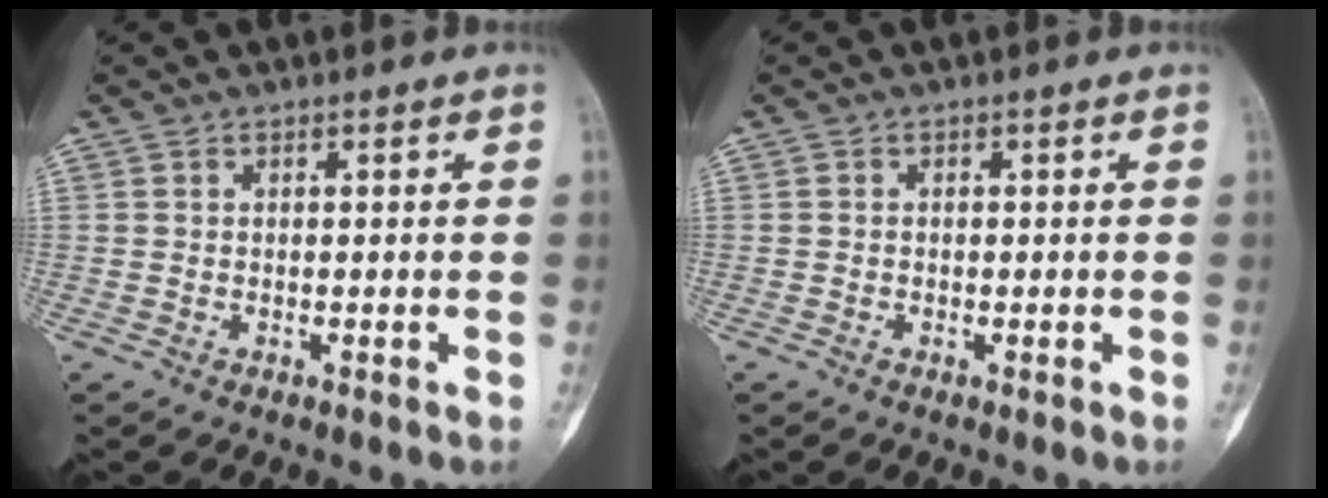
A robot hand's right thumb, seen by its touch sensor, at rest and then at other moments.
{"total": 0.0}